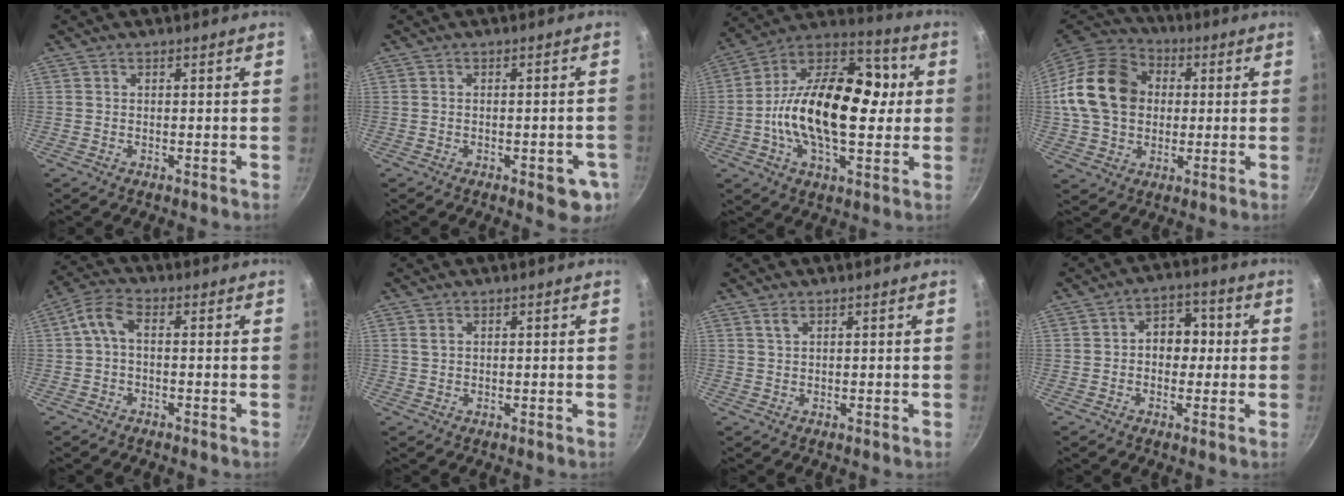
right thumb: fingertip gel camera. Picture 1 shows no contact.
{"total": 6.6, "force": [-2.4, 2.6, 5.6], "torque": [-0.050, 0.003, -0.029]}
{"total": 24.7, "force": [-0.1, 14.2, 20.2], "torque": [-0.317, 0.036, -0.023]}
{"total": 19.1, "force": [2.0, 14.9, 11.7], "torque": [-0.194, 0.028, 0.026]}
{"total": 4.8, "force": [-0.4, 2.9, 3.8], "torque": [-0.090, 0.024, -0.015]}
{"total": 1.2, "force": [0.6, 0.8, 0.7], "torque": [-0.013, 0.000, 0.010]}
{"total": 1.1, "force": [0.7, 0.6, 0.7], "torque": [-0.013, -0.003, 0.017]}
{"total": 7.0, "force": [0.2, 5.3, 4.5], "torque": [-0.018, 0.015, -0.006]}